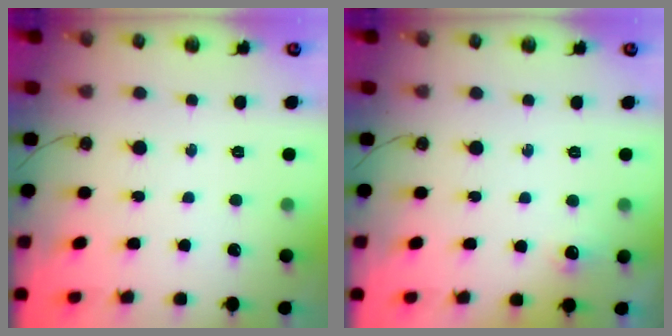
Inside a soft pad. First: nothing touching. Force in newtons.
{"total": 5.7, "press": 5.6, "slide": 1.1}